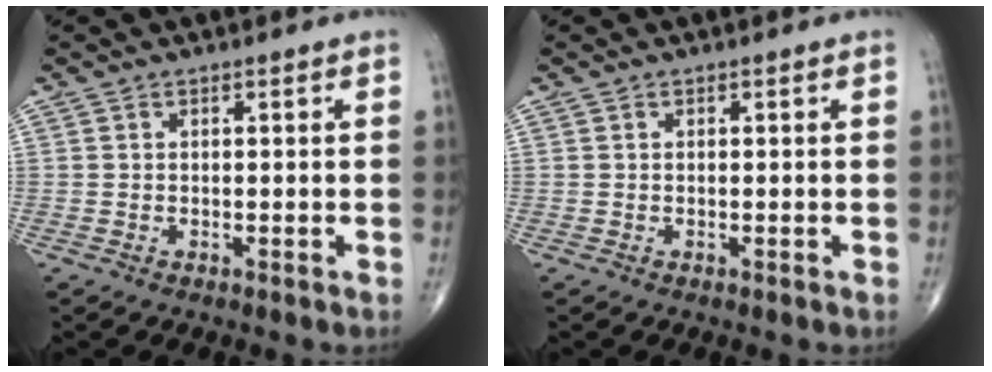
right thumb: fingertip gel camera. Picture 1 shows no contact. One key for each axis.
{"total": 0.0}